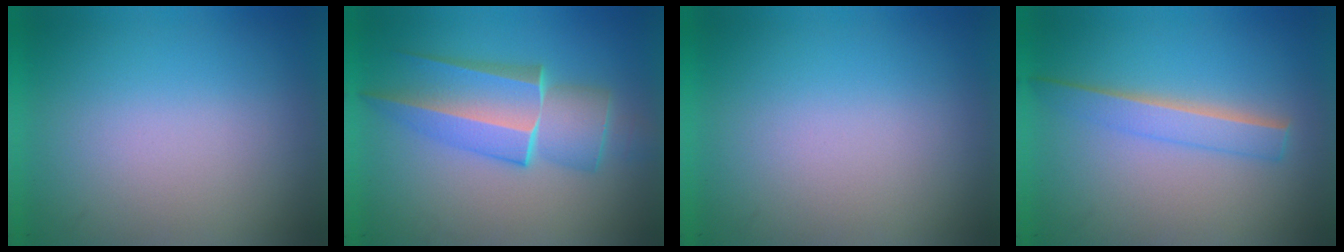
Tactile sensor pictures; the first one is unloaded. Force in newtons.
{"total": 5.6}
{"total": 0.0}
{"total": 2.3}